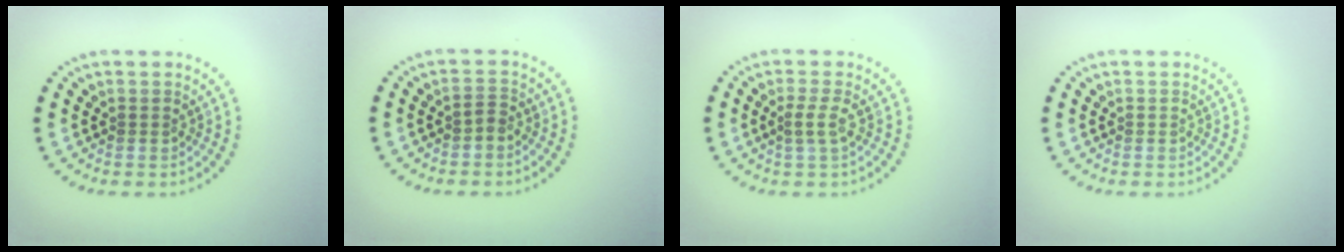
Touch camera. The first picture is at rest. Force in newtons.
{"total": 0.9, "press": 0.7, "slide": 0.6}
{"total": 1.5, "press": 1.2, "slide": 0.9}
{"total": 0.0}